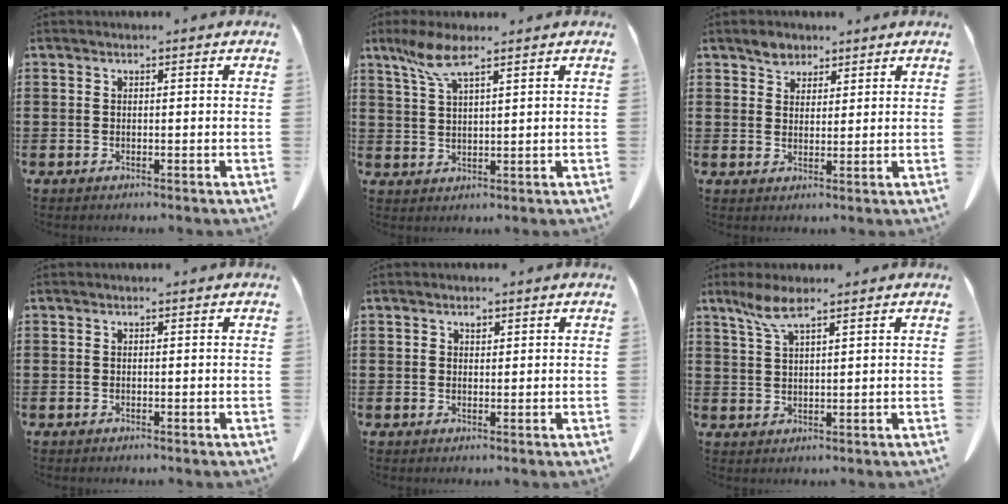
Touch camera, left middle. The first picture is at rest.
{"total": 6.0, "force": [3.9, 1.2, 4.4], "torque": [-0.095, -0.001, 0.071]}
{"total": 3.0, "force": [2.3, 1.8, 0.6], "torque": [-0.012, 0.002, 0.044]}
{"total": 0.0}
{"total": 1.1, "force": [0.7, 0.7, 0.5], "torque": [-0.004, -0.003, 0.012]}
{"total": 5.0, "force": [3.2, 0.9, 3.7], "torque": [-0.081, 0.003, 0.057]}